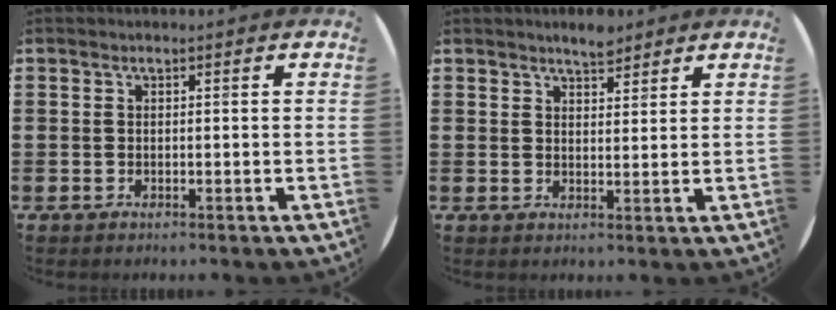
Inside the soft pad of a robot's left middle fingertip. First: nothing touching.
{"total": 3.0, "force": [2.9, 0.6, 0.5], "torque": [-0.006, -0.007, 0.051]}